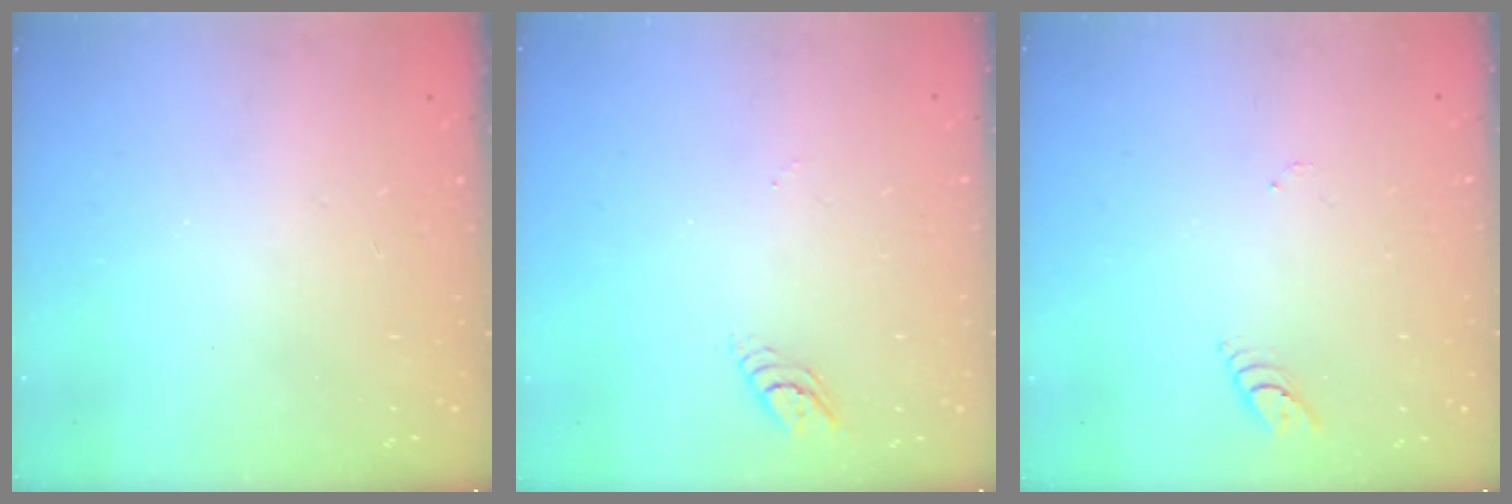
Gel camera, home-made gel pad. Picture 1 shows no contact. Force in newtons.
{"total": 3.5, "press": 3.5, "slide": 0.6}
{"total": 2.9, "press": 2.8, "slide": 0.3}